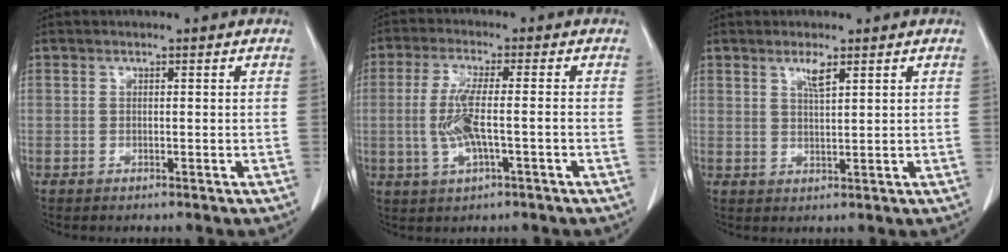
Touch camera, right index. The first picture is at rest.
{"total": 6.9, "force": [-1.2, 1.0, 6.8], "torque": [-0.146, -0.001, -0.024]}
{"total": 2.4, "force": [1.5, 0.0, 1.9], "torque": [-0.042, -0.002, 0.030]}